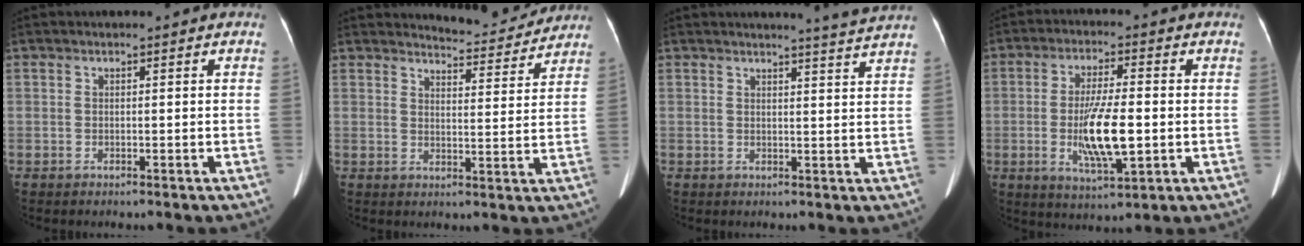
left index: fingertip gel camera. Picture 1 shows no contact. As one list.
[{"total": 7.6, "force": [7.6, 0.8, 0.6], "torque": [-0.008, -0.029, 0.090]}, {"total": 4.6, "force": [4.2, -1.6, 1.0], "torque": [-0.020, -0.036, 0.037]}, {"total": 9.4, "force": [-1.9, 1.8, 9.1], "torque": [-0.173, -0.029, -0.031]}]